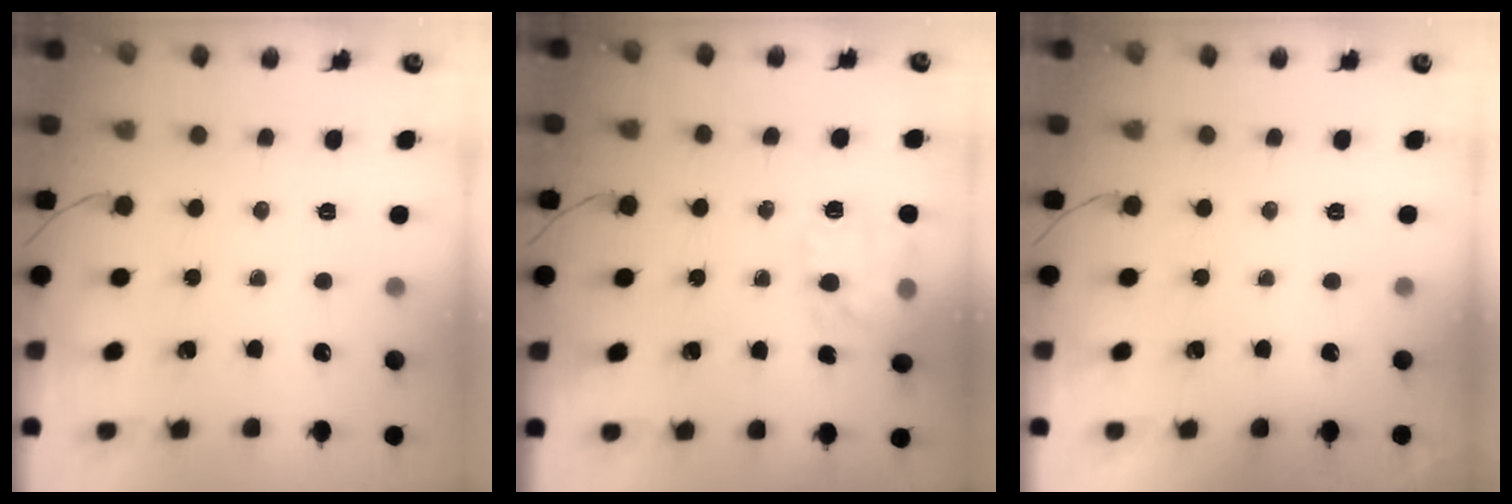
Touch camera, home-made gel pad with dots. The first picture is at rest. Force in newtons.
{"total": 14.0, "press": 13.9, "slide": 0.6}
{"total": 1.9, "press": 1.9, "slide": 0.3}